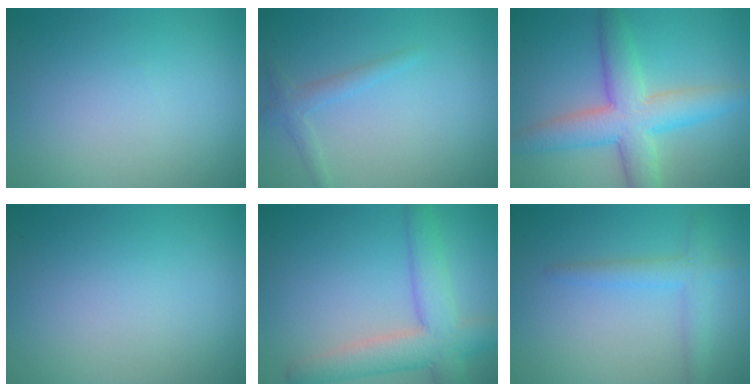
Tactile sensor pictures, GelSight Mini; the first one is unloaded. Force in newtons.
{"total": 1.5, "press": 1.5, "slide": 0.1}
{"total": 6.9, "press": 6.9, "slide": 0.4}
{"total": 0.0}
{"total": 6.4, "press": 6.4, "slide": 0.4}
{"total": 2.3, "press": 2.3, "slide": 0.2}